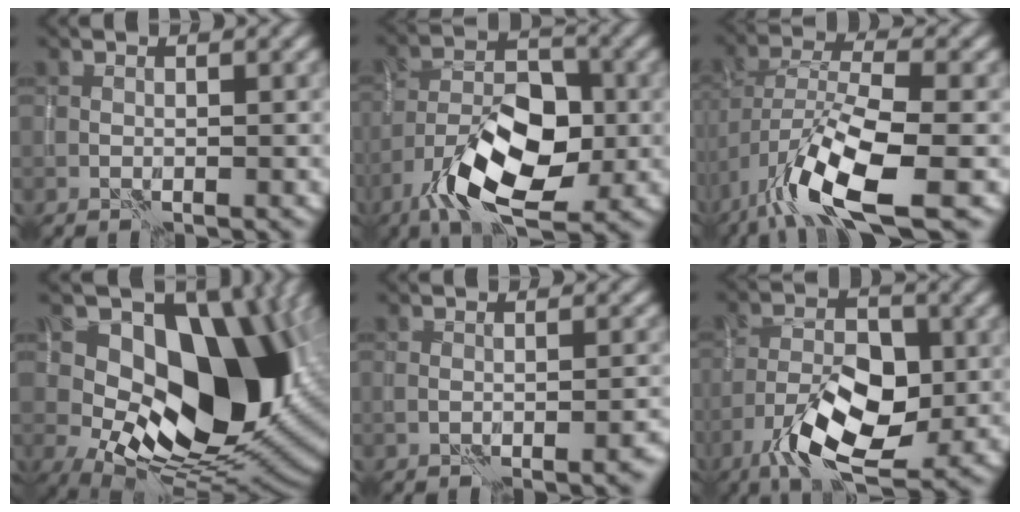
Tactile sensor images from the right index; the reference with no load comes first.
{"total": 9.2, "force": [-4.2, 4.2, 7.1], "torque": [-0.127, 0.010, -0.078]}
{"total": 9.6, "force": [-5.0, 2.8, 7.7], "torque": [-0.144, 0.001, -0.097]}
{"total": 17.5, "force": [3.6, 10.8, 13.4], "torque": [-0.189, 0.017, 0.063]}
{"total": 1.2, "force": [-0.8, 0.2, 0.9], "torque": [-0.014, 0.007, -0.011]}
{"total": 8.0, "force": [-3.4, 3.4, 6.4], "torque": [-0.115, 0.006, -0.064]}